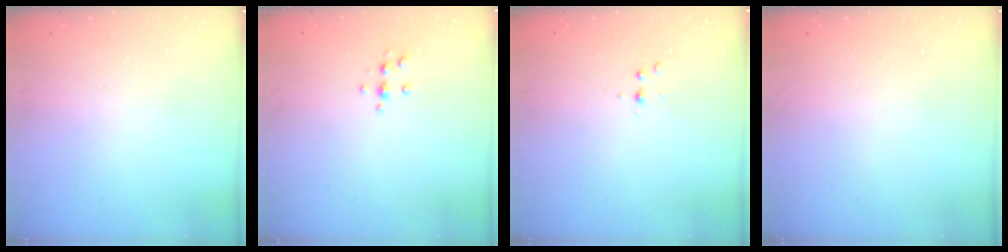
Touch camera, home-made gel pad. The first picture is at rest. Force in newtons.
{"total": 5.4, "press": 5.2, "slide": 1.4}
{"total": 3.1, "press": 2.7, "slide": 1.6}
{"total": 0.0}